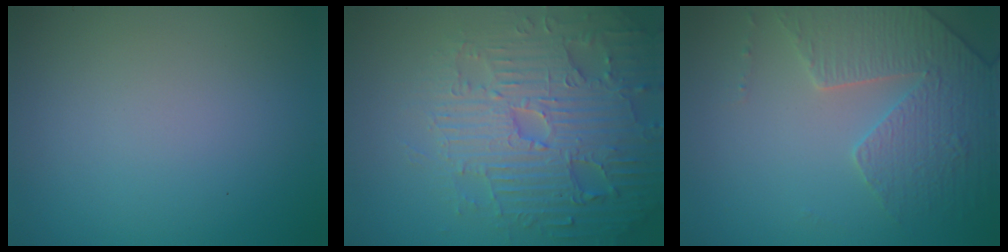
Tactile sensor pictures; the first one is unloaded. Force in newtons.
{"total": 6.0, "press": 5.9, "slide": 1.5}
{"total": 3.9, "press": 3.8, "slide": 0.9}